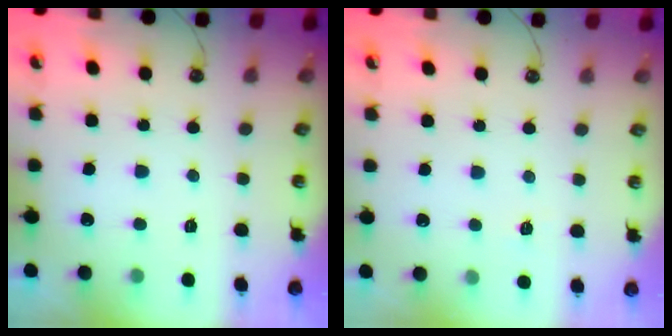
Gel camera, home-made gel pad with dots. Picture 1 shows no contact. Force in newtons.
{"total": 4.3, "press": 4.3, "slide": 0.5}